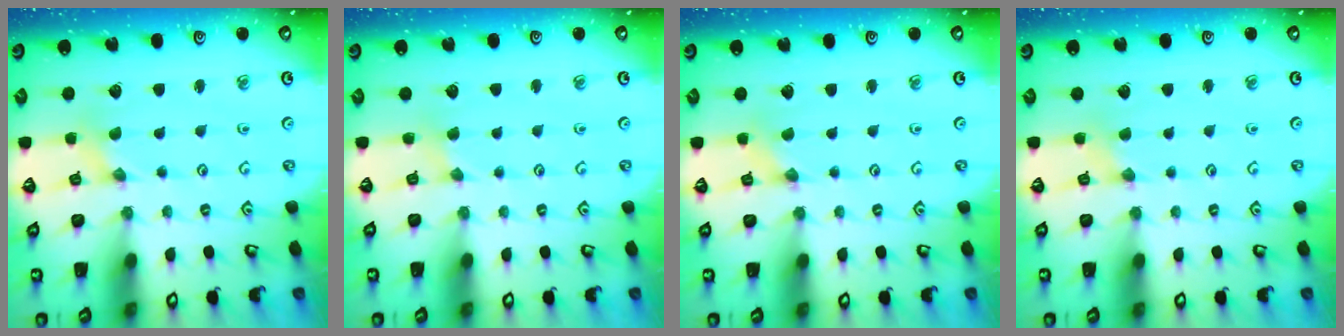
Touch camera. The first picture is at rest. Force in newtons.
{"total": 2.2, "press": 2.2, "slide": 0.4}
{"total": 0.0}
{"total": 2.3, "press": 2.3, "slide": 0.4}